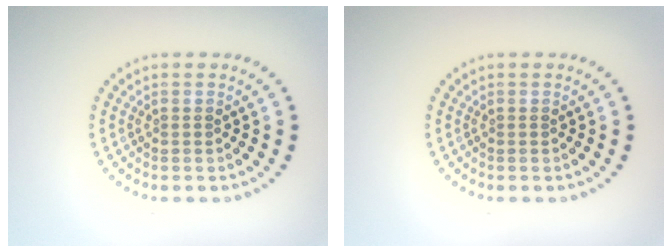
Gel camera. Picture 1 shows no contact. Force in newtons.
{"total": 0.0}